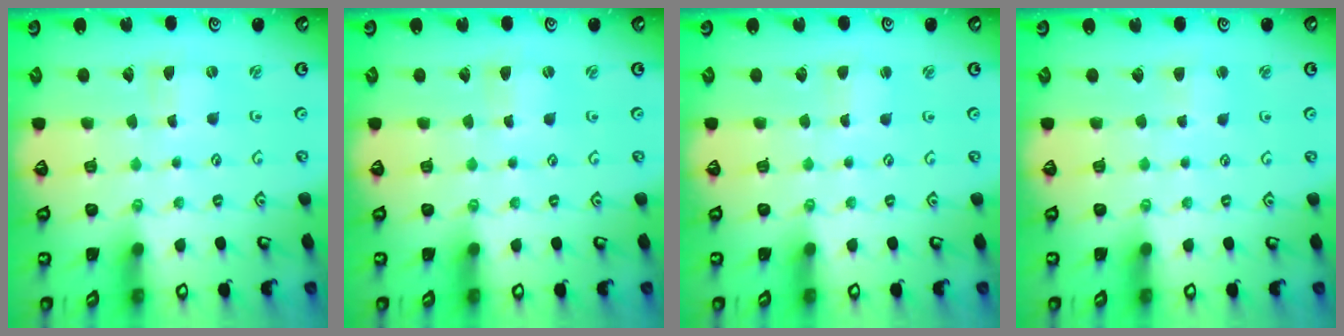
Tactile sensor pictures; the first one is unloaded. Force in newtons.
{"total": 0.7, "press": 0.7, "slide": 0.3}
{"total": 1.7, "press": 1.7, "slide": 0.1}
{"total": 1.5, "press": 1.4, "slide": 0.4}